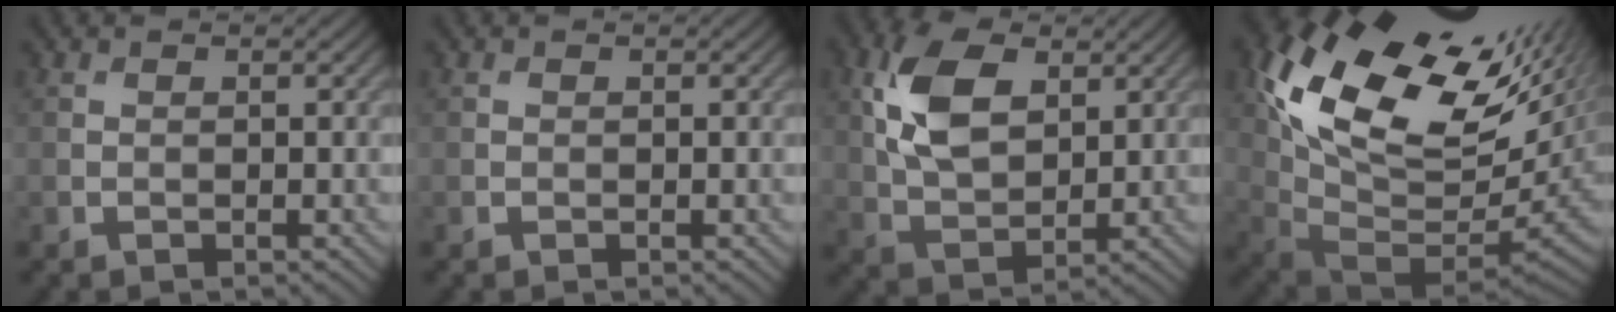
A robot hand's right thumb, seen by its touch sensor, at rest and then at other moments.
{"total": 0.0}
{"total": 9.8, "force": [3.2, 5.7, 7.3], "torque": [-0.175, 0.009, 0.060]}
{"total": 17.6, "force": [7.1, 9.0, 13.3], "torque": [-0.268, -0.012, 0.142]}